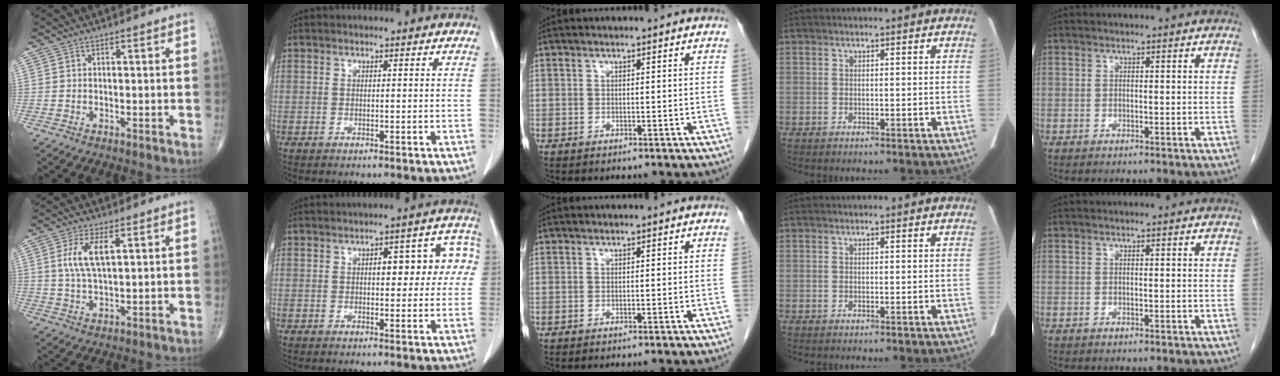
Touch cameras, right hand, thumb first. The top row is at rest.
{"thumb": {"total": 7.3, "force": [2.2, 2.9, 6.4], "torque": [-0.132, -0.005, 0.048]}, "index": {"total": 8.6, "force": [1.4, 3.6, 7.7], "torque": [-0.081, 0.037, 0.014]}, "middle": {"total": 3.5, "force": [-3.1, -0.2, 1.5], "torque": [-0.018, 0.000, -0.039]}}